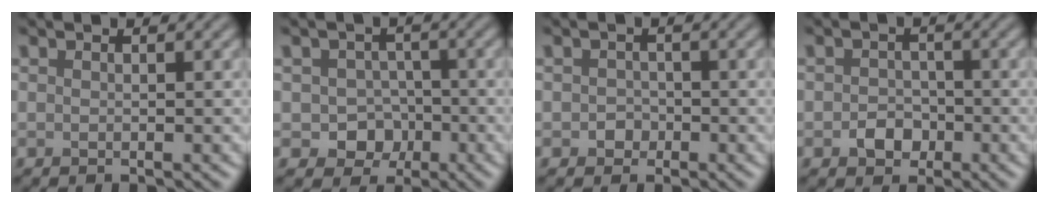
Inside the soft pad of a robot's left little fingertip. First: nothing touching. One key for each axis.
{"total": 3.8, "fx": -0.9, "fy": 3.3, "fz": 1.7, "tx": -0.005, "ty": -0.003, "tz": -0.022}
{"total": 1.2, "fx": -0.4, "fy": 1.1, "fz": 0.3, "tx": 0.000, "ty": -0.001, "tz": -0.009}
{"total": 2.3, "fx": -0.9, "fy": 1.8, "fz": 1.0, "tx": -0.011, "ty": 0.000, "tz": -0.021}